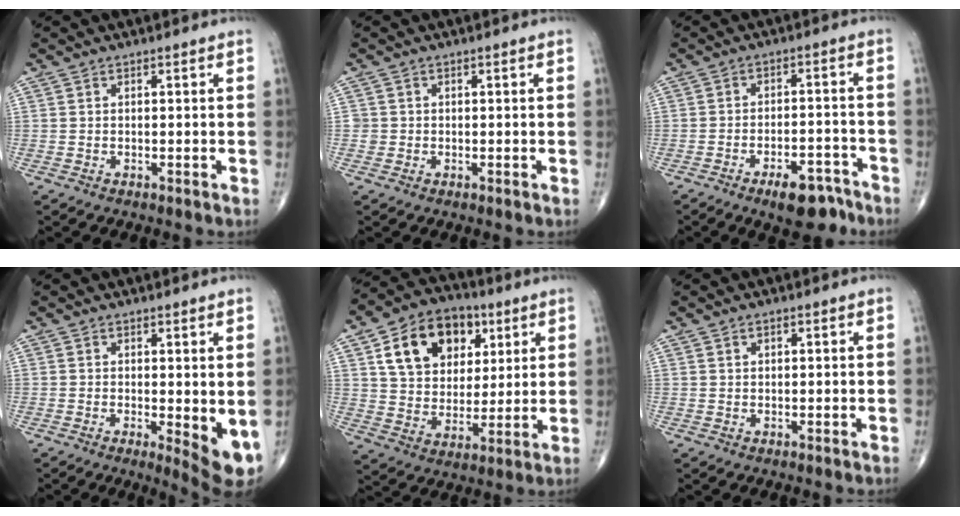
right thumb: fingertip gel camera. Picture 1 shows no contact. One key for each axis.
{"total": 1.2, "fx": -0.1, "fy": 1.2, "fz": 0.0, "tx": 0.009, "ty": 0.006, "tz": -0.004}
{"total": 8.5, "fx": -5.8, "fy": 3.3, "fz": 5.2, "tx": -0.064, "ty": 0.038, "tz": -0.086}
{"total": 6.7, "fx": -0.4, "fy": 2.0, "fz": 6.3, "tx": -0.082, "ty": -0.017, "tz": -0.001}
{"total": 17.2, "fx": 6.8, "fy": 12.3, "fz": 9.9, "tx": -0.131, "ty": -0.011, "tz": 0.117}
{"total": 0.8, "fx": 0.5, "fy": 0.4, "fz": 0.5, "tx": -0.005, "ty": -0.002, "tz": 0.007}